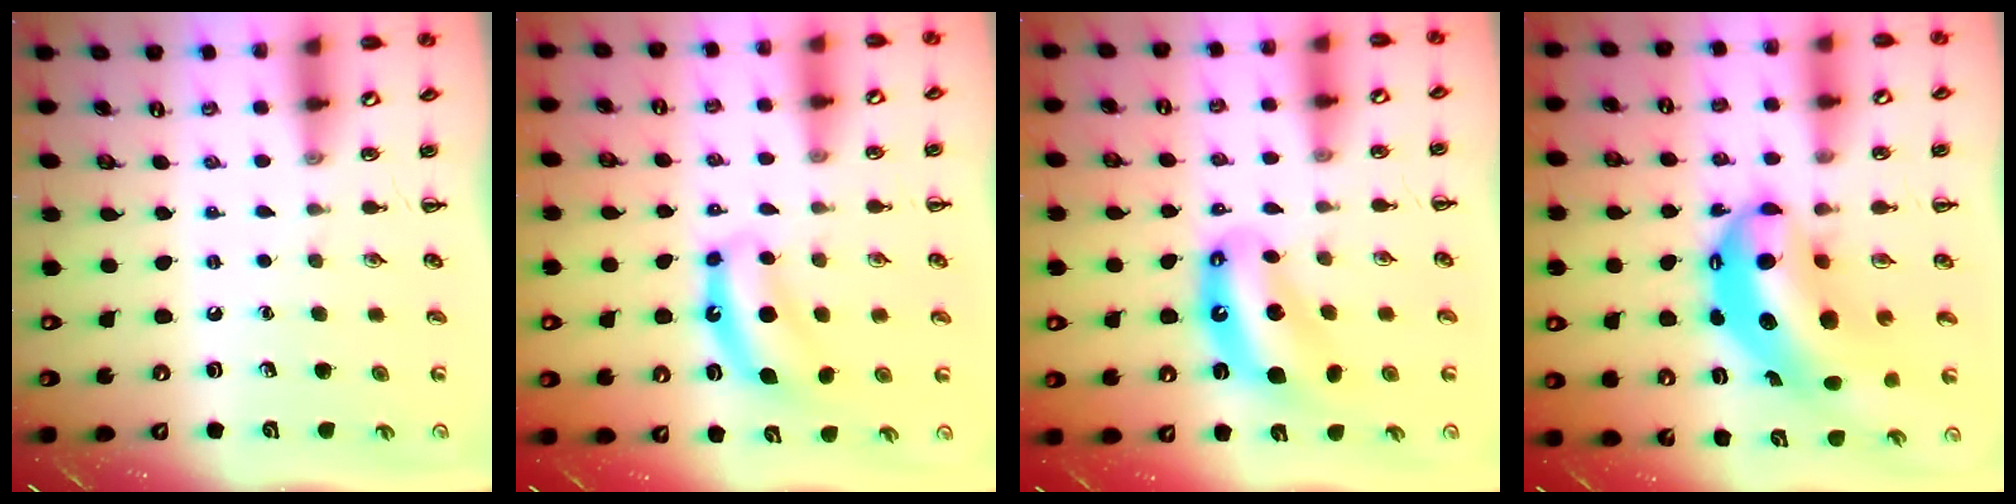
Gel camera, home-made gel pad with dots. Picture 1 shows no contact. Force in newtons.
{"total": 7.4, "press": 7.3, "slide": 1.1}
{"total": 9.4, "press": 9.0, "slide": 2.6}
{"total": 13.8, "press": 13.3, "slide": 3.4}